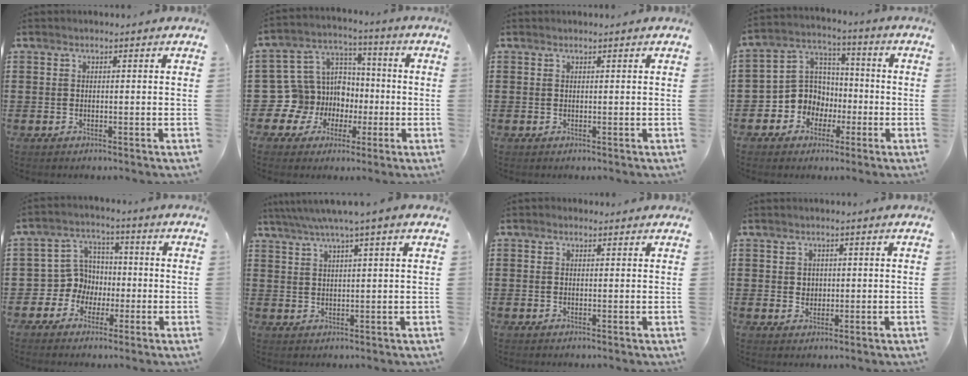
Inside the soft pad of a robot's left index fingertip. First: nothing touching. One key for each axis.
{"total": 11.6, "fx": -2.3, "fy": 10.9, "fz": 3.4, "tx": -0.131, "ty": 0.000, "tz": -0.035}
{"total": 0.0}
{"total": 8.0, "fx": -2.3, "fy": 7.5, "fz": 1.6, "tx": -0.078, "ty": 0.006, "tz": -0.047}
{"total": 6.6, "fx": -1.0, "fy": 6.3, "fz": 1.5, "tx": -0.069, "ty": 0.005, "tz": -0.022}
{"total": 3.8, "fx": 2.6, "fy": -0.5, "fz": 2.6, "tx": -0.058, "ty": -0.005, "tz": 0.044}
{"total": 0.6, "fx": 0.3, "fy": 0.5, "fz": 0.2, "tx": -0.006, "ty": 0.004, "tz": 0.006}
{"total": 1.6, "fx": 0.7, "fy": 1.4, "fz": 0.4, "tx": -0.013, "ty": 0.009, "tz": 0.012}